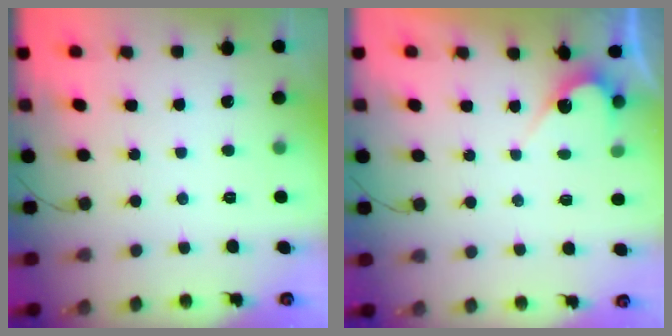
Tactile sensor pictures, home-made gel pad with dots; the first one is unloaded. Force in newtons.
{"total": 4.2, "press": 4.2, "slide": 0.3}